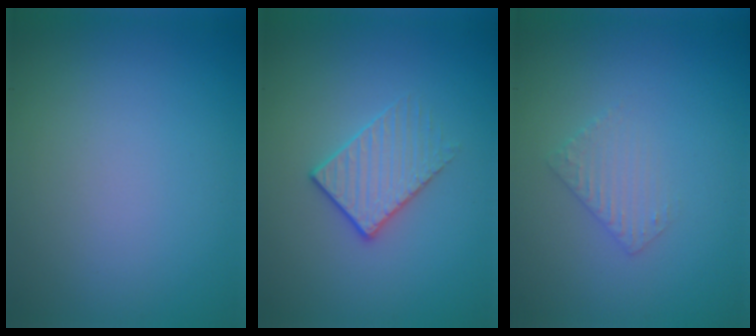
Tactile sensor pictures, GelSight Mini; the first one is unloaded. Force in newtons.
{"total": 2.2, "press": 1.9, "slide": 1.2}
{"total": 1.6, "press": 1.6, "slide": 0.4}